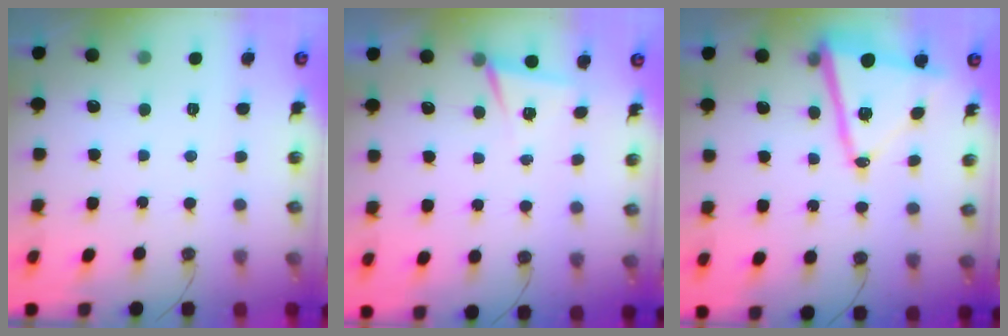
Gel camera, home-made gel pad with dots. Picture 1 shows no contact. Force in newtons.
{"total": 4.8, "press": 2.9, "slide": 3.9}
{"total": 14.9, "press": 14.8, "slide": 1.8}